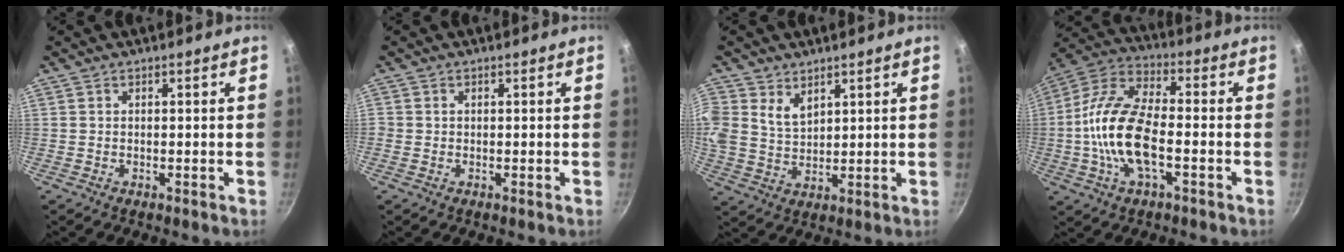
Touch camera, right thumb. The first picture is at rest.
{"total": 0.6, "force": [0.0, 0.6, 0.2], "torque": [0.002, 0.002, -0.001]}
{"total": 7.8, "force": [4.0, 5.4, 4.0], "torque": [-0.064, -0.016, 0.089]}
{"total": 16.3, "force": [-2.8, 7.5, 14.2], "torque": [-0.294, 0.031, -0.057]}